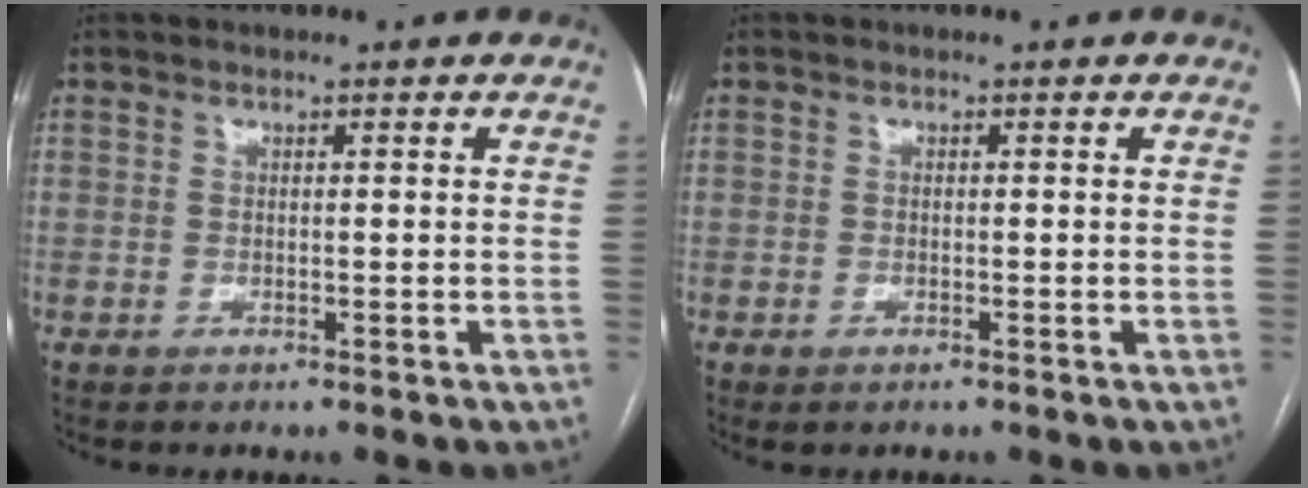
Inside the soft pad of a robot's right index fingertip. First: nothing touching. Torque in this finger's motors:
{"motor_torque": [0.23, -0.09, 0.13, 0.01]}